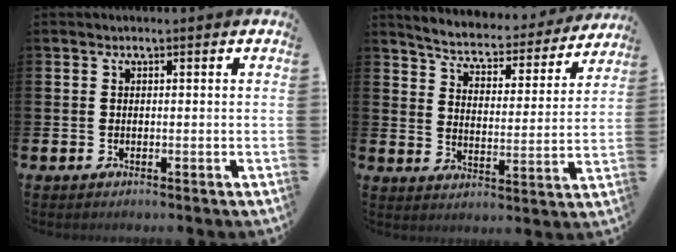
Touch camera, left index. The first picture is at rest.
{"total": 4.9, "force": [4.7, 1.2, 1.1], "torque": [-0.048, -0.041, 0.073]}